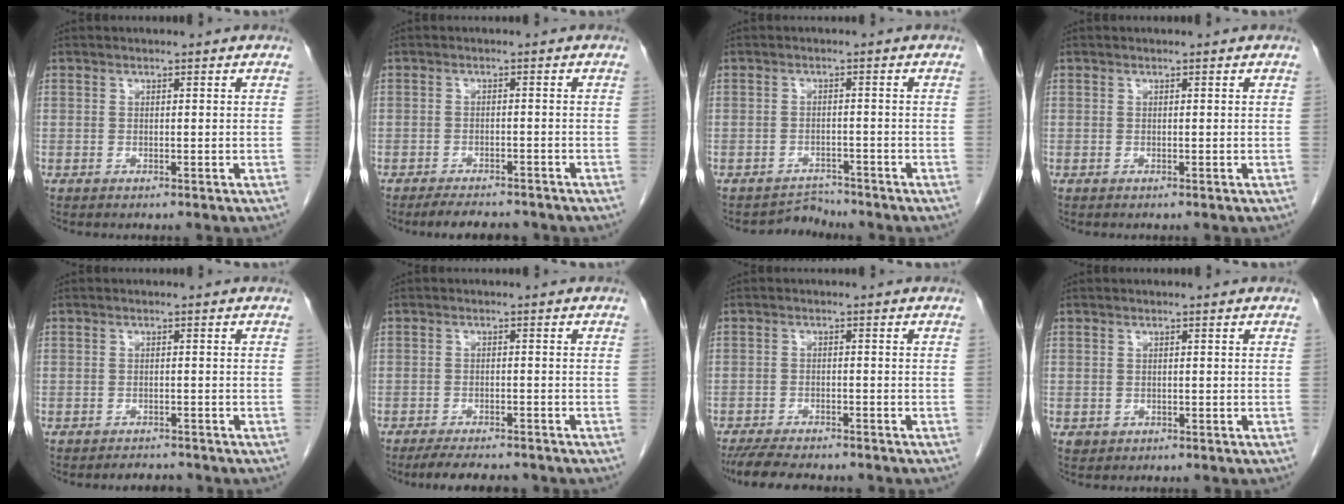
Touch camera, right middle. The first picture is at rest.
{"total": 5.7, "force": [-5.1, 1.6, 2.1], "torque": [-0.033, -0.008, -0.073]}
{"total": 2.6, "force": [-2.3, 0.3, -1.2], "torque": [0.021, -0.002, -0.034]}
{"total": 0.0}
{"total": 2.0, "force": [-1.9, 0.5, 0.1], "torque": [-0.006, -0.006, -0.025]}
{"total": 7.4, "force": [-6.5, 1.6, 3.2], "torque": [-0.049, -0.011, -0.095]}
{"total": 8.8, "force": [-7.7, 1.6, 3.9], "torque": [-0.065, -0.017, -0.118]}
{"total": 1.0, "force": [-0.3, 0.9, 0.2], "torque": [-0.006, 0.003, 0.001]}